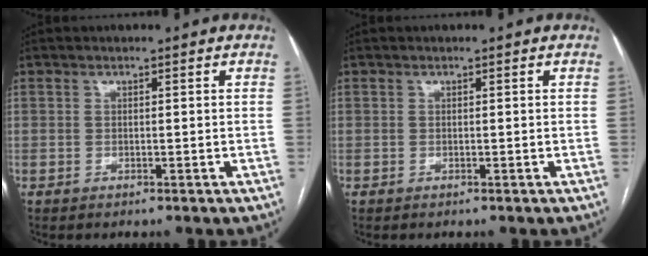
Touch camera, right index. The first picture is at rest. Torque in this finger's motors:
{"motor_torque": [0.00, 0.00, 0.00, 0.01]}